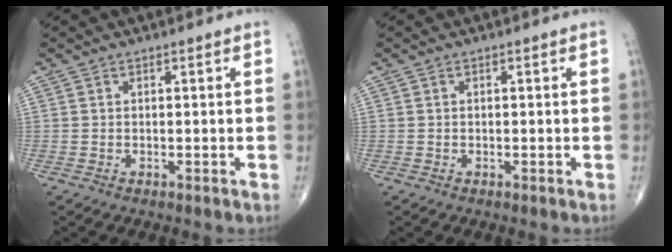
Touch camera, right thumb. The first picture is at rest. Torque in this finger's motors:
{"motor_torque": [-0.25, 0.01, -0.16, -0.13, -0.01]}